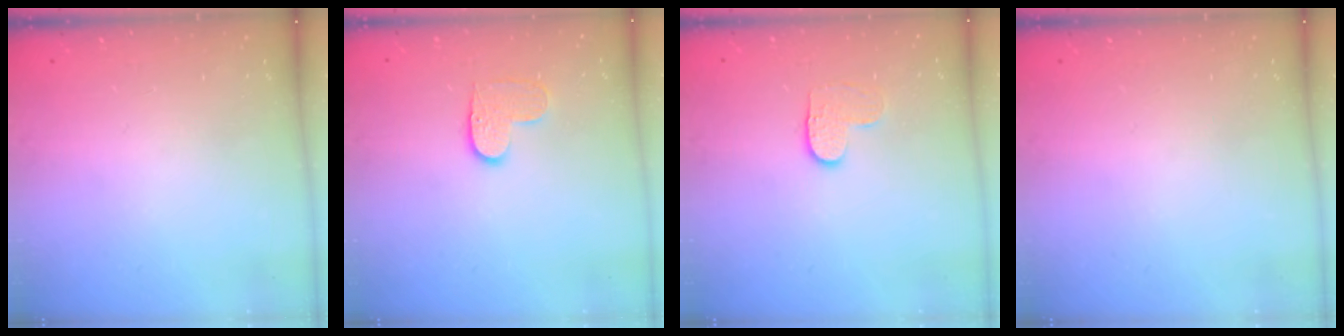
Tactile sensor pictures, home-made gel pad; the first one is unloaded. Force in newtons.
{"total": 6.1, "press": 6.1, "slide": 0.4}
{"total": 4.3, "press": 4.3, "slide": 0.5}
{"total": 0.0}